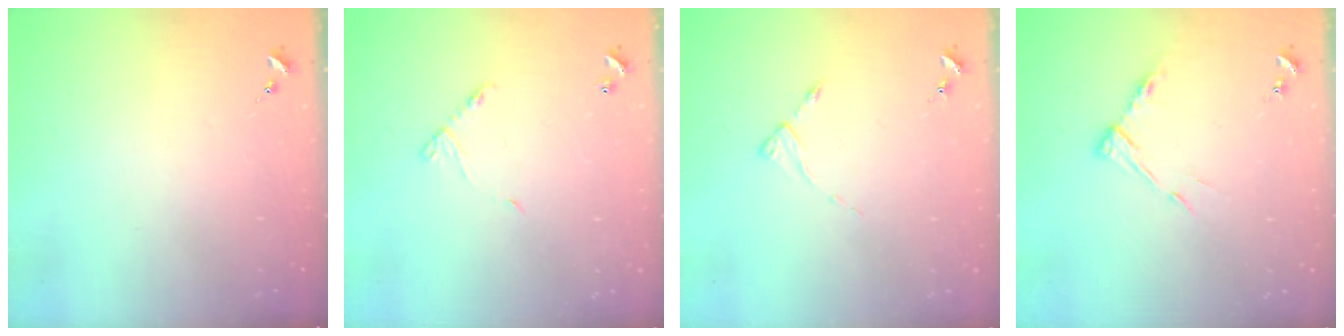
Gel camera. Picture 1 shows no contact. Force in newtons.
{"total": 6.2, "press": 6.2, "slide": 0.4}
{"total": 2.4, "press": 2.4, "slide": 0.3}
{"total": 8.1, "press": 8.1, "slide": 0.6}